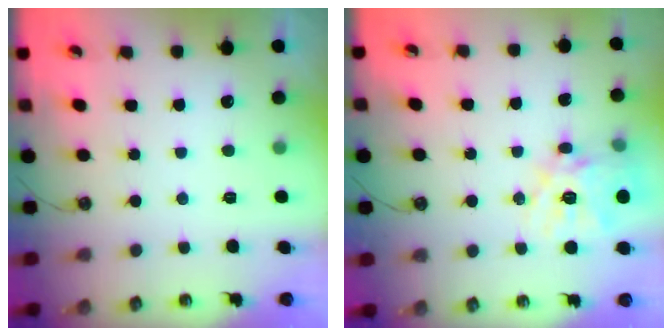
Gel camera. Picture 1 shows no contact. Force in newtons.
{"total": 15.9, "press": 15.9, "slide": 1.4}